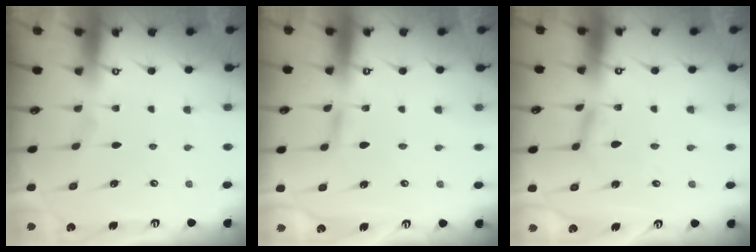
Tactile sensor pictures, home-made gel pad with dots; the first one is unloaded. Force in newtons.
{"total": 2.4, "press": 2.4, "slide": 0.1}
{"total": 3.7, "press": 3.7, "slide": 0.3}